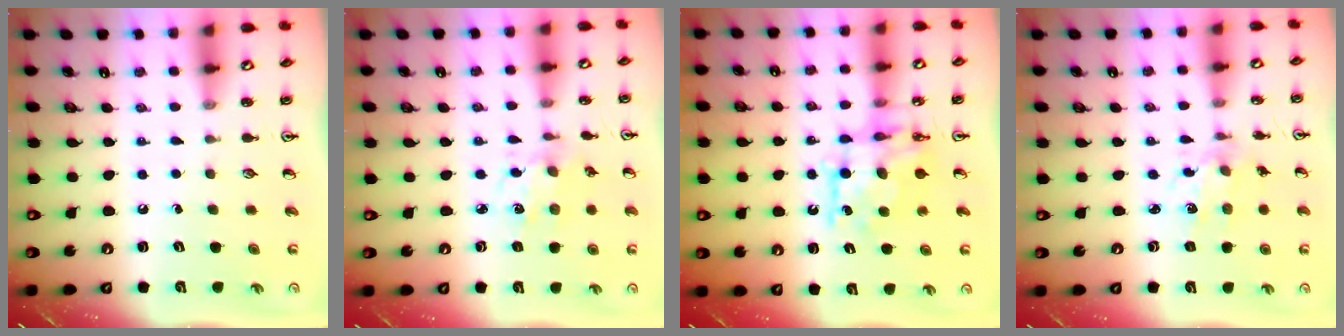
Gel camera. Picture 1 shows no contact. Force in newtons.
{"total": 3.9, "press": 3.7, "slide": 1.4}
{"total": 9.3, "press": 9.3, "slide": 0.5}
{"total": 3.5, "press": 3.4, "slide": 1.0}